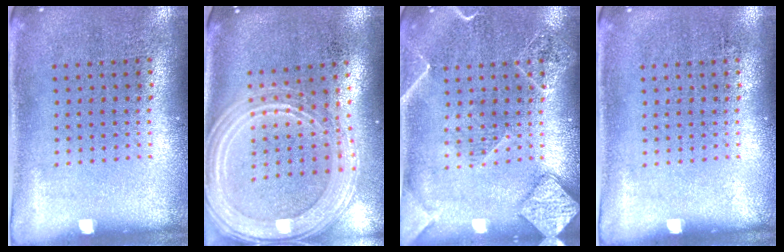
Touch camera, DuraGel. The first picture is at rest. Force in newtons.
{"total": 2.4, "press": 2.0, "slide": 1.3}
{"total": 3.2, "press": 3.1, "slide": 0.4}
{"total": 0.0}